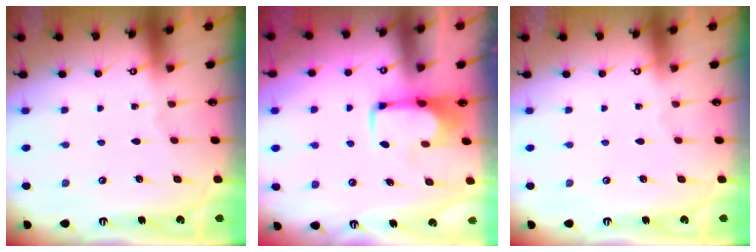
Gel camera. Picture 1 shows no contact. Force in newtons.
{"total": 1.9, "press": 1.9, "slide": 0.4}
{"total": 0.0}